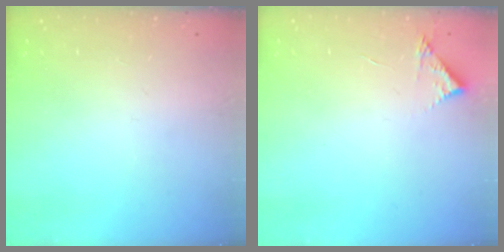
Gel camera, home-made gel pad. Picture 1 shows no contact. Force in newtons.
{"total": 3.6, "press": 3.6, "slide": 0.1}